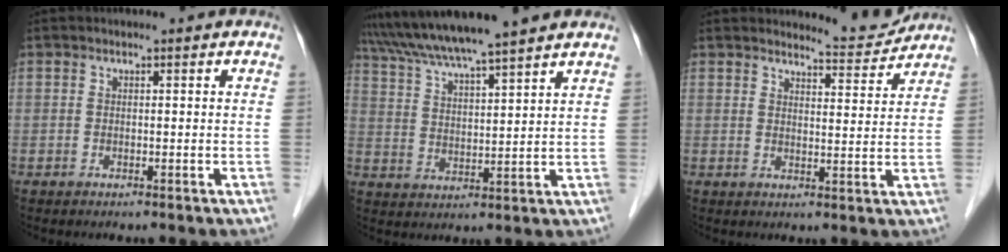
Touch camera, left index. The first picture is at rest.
{"total": 13.4, "force": [11.8, -0.6, 6.5], "torque": [-0.121, 0.026, 0.191]}
{"total": 4.6, "force": [4.6, -0.1, -0.5], "torque": [-0.004, -0.020, 0.059]}